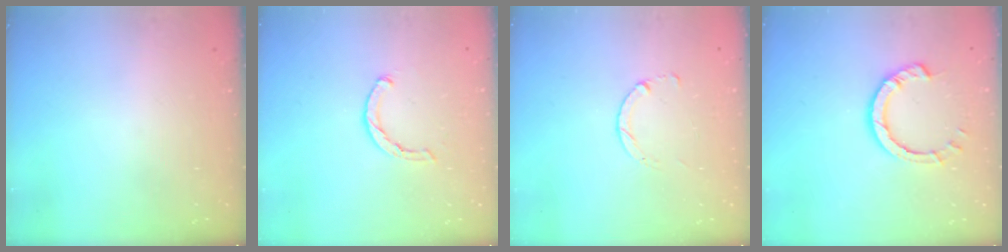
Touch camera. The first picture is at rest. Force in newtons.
{"total": 1.4, "press": 1.3, "slide": 0.3}
{"total": 1.8, "press": 1.8, "slide": 0.2}
{"total": 6.3, "press": 6.3, "slide": 0.6}